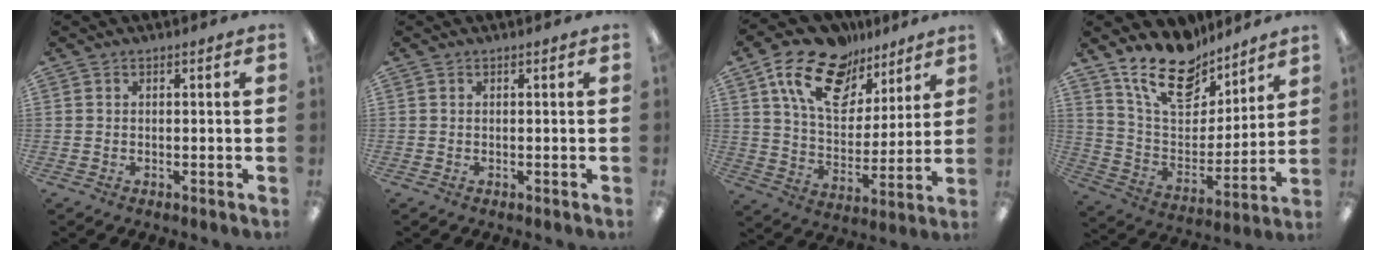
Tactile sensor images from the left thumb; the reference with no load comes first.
{"total": 0.0}
{"total": 17.9, "force": [11.5, 10.2, 9.2], "torque": [-0.162, -0.052, 0.208]}
{"total": 18.3, "force": [14.1, 8.7, 7.9], "torque": [-0.150, -0.087, 0.253]}